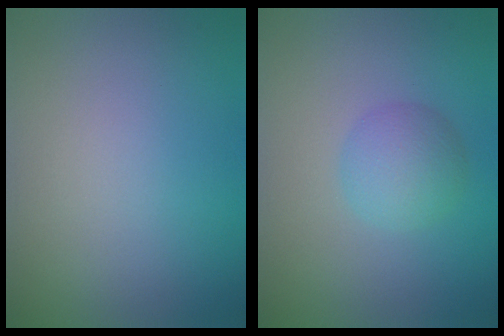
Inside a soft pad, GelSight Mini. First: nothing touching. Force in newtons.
{"total": 2.7, "press": 2.7, "slide": 0.0}